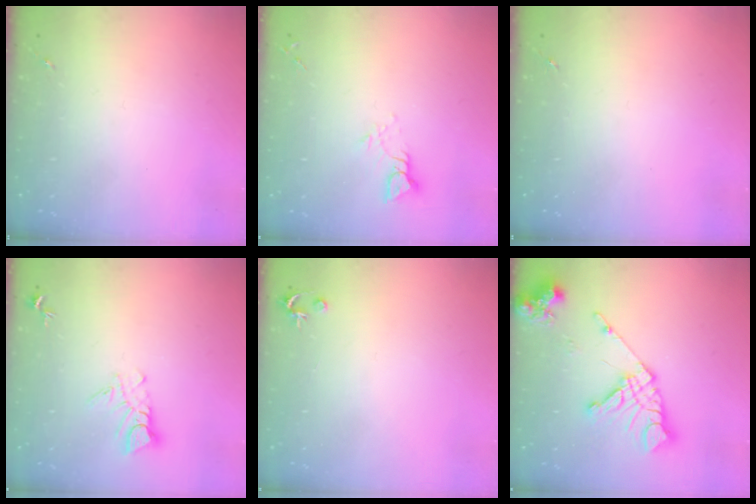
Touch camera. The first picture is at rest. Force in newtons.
{"total": 4.4, "press": 4.4, "slide": 0.3}
{"total": 0.0}
{"total": 5.9, "press": 5.9, "slide": 0.5}
{"total": 2.5, "press": 2.5, "slide": 0.2}
{"total": 16.8, "press": 16.7, "slide": 2.2}